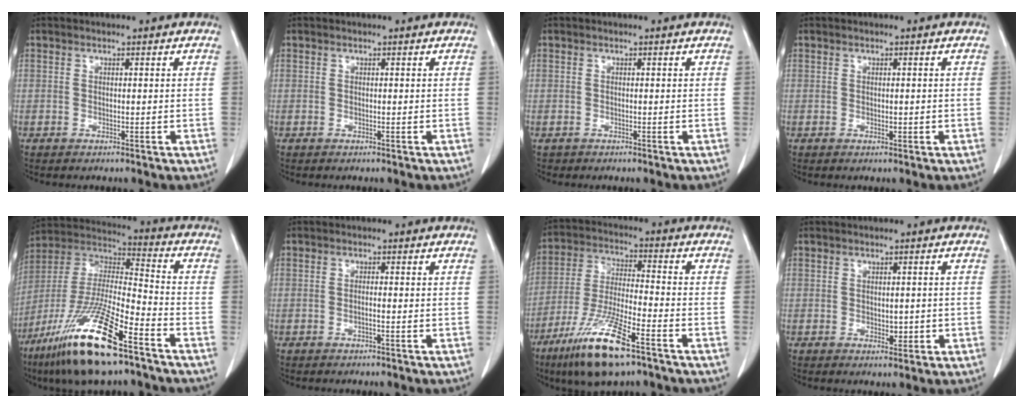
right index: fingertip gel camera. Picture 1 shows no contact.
{"total": 0.0}
{"total": 0.5, "force": [-0.3, 0.4, -0.1], "torque": [-0.003, 0.004, -0.006]}
{"total": 0.9, "force": [-0.1, 0.5, 0.7], "torque": [-0.011, -0.001, 0.001]}
{"total": 20.2, "force": [-12.2, 2.7, 15.9], "torque": [-0.342, -0.043, -0.228]}
{"total": 0.7, "force": [-0.3, 0.0, 0.7], "torque": [-0.013, 0.001, -0.004]}
{"total": 13.3, "force": [-8.1, 1.8, 10.4], "torque": [-0.211, -0.031, -0.146]}
{"total": 1.9, "force": [-0.2, 1.1, 1.5], "torque": [-0.019, -0.002, 0.003]}